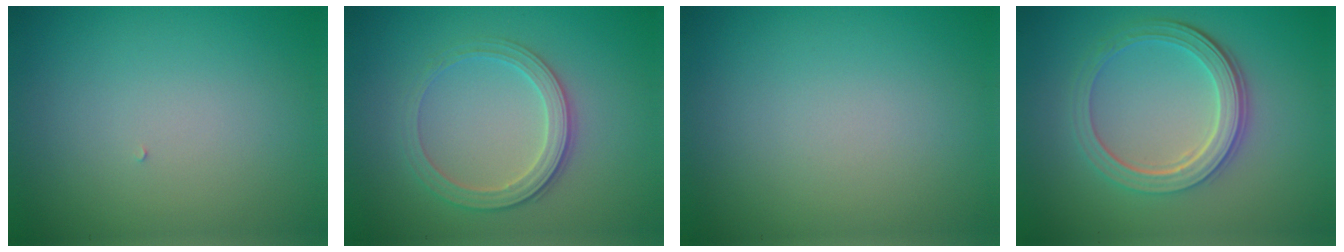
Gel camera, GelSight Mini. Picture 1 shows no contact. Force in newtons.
{"total": 2.8, "press": 2.7, "slide": 0.8}
{"total": 0.0}
{"total": 4.7, "press": 3.6, "slide": 3.1}